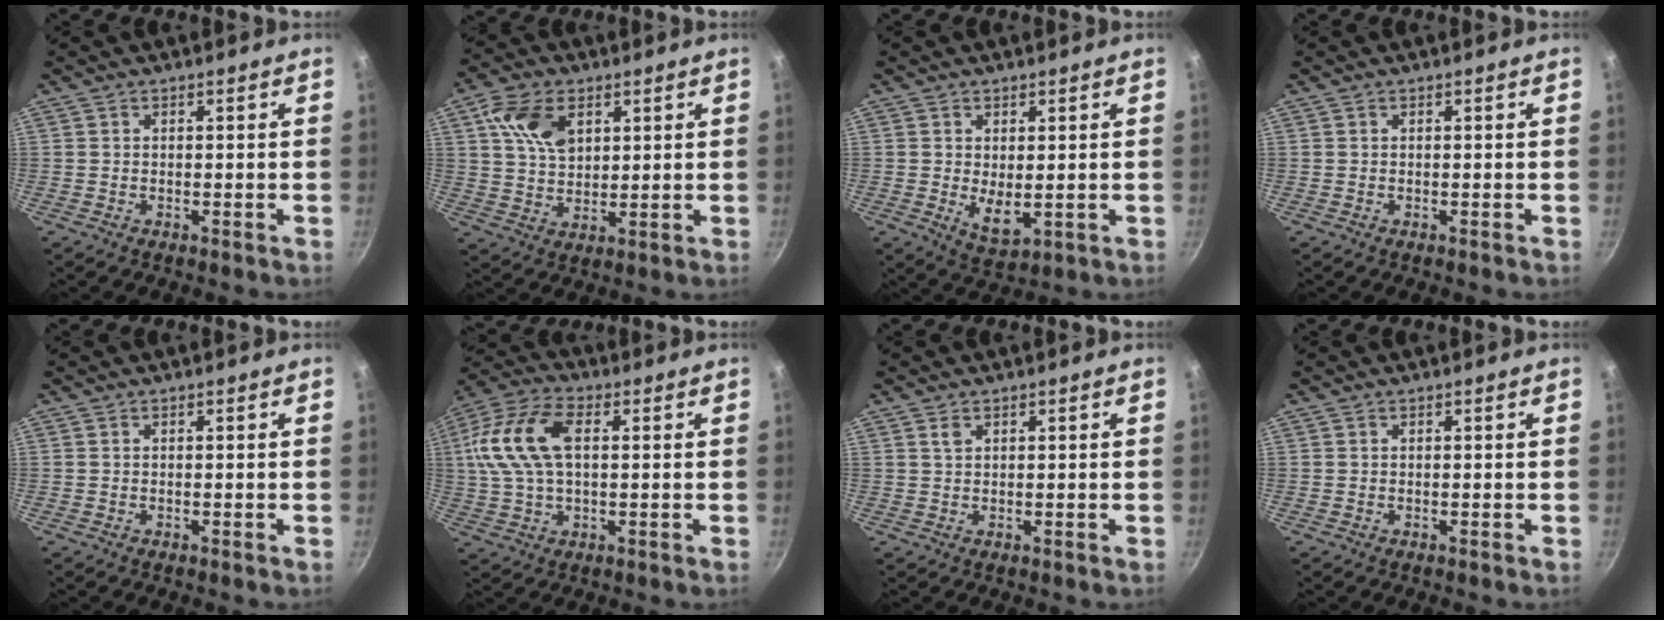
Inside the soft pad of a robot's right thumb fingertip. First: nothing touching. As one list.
[{"total": 9.8, "force": [3.9, 6.4, 6.3], "torque": [-0.100, -0.008, 0.072]}, {"total": 5.0, "force": [0.3, 2.8, 4.1], "torque": [-0.062, -0.019, 0.016]}, {"total": 0.0}, {"total": 0.0}, {"total": 15.2, "force": [2.5, 8.6, 12.3], "torque": [-0.243, 0.021, 0.034]}, {"total": 1.3, "force": [0.7, 0.7, 0.8], "torque": [-0.016, -0.003, 0.015]}, {"total": 0.0}]